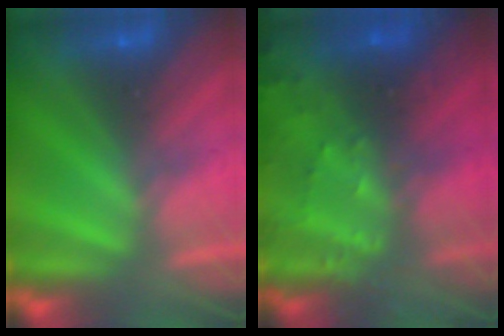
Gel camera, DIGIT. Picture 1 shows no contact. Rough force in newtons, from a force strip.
{"total": 6.0}